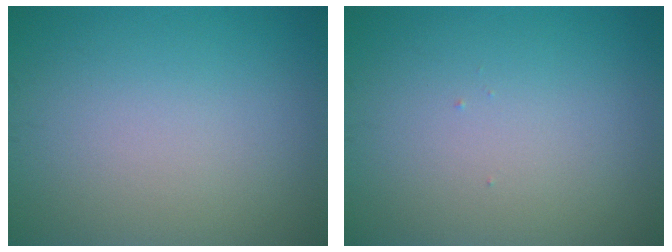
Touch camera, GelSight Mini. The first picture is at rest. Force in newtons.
{"total": 0.0}